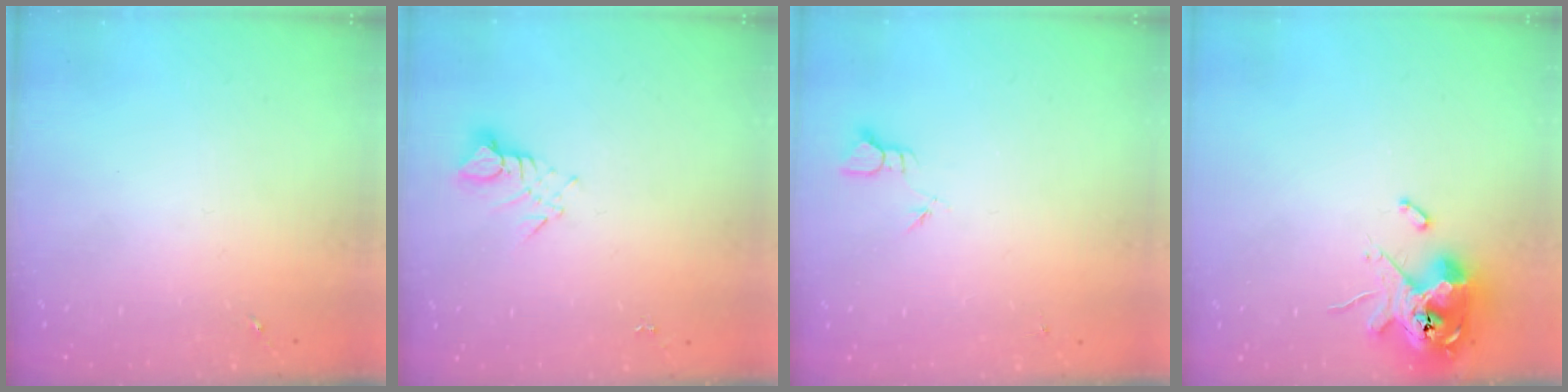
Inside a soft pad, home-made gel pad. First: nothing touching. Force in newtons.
{"total": 3.7, "press": 3.7, "slide": 0.2}
{"total": 2.3, "press": 2.3, "slide": 0.1}
{"total": 14.6, "press": 14.4, "slide": 2.8}